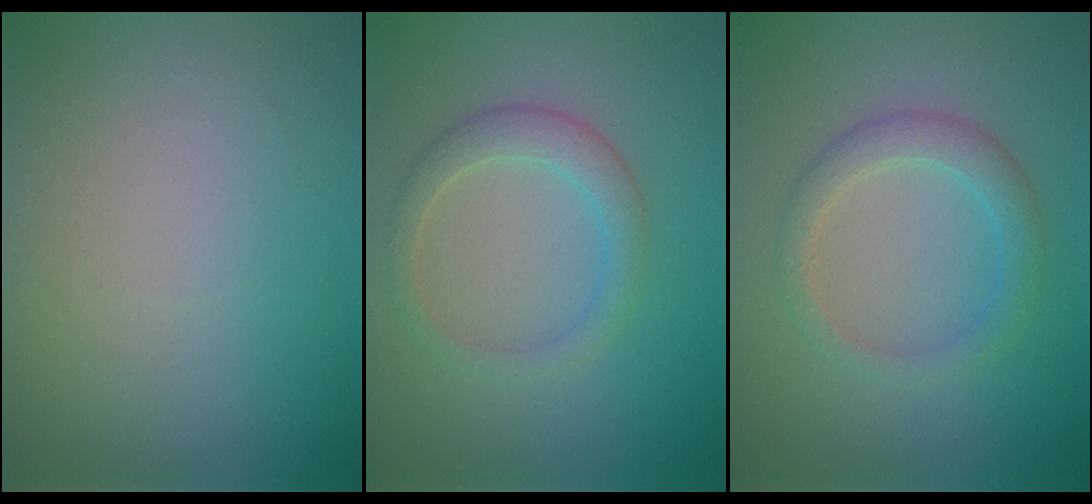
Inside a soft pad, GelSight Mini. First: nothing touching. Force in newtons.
{"total": 2.7, "press": 2.7, "slide": 0.1}
{"total": 2.7, "press": 2.7, "slide": 0.1}